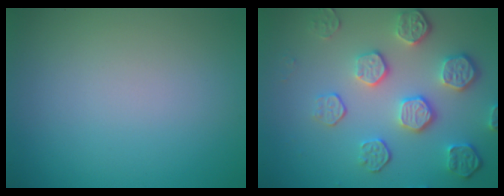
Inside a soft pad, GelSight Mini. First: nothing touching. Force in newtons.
{"total": 5.4, "press": 4.2, "slide": 3.3}